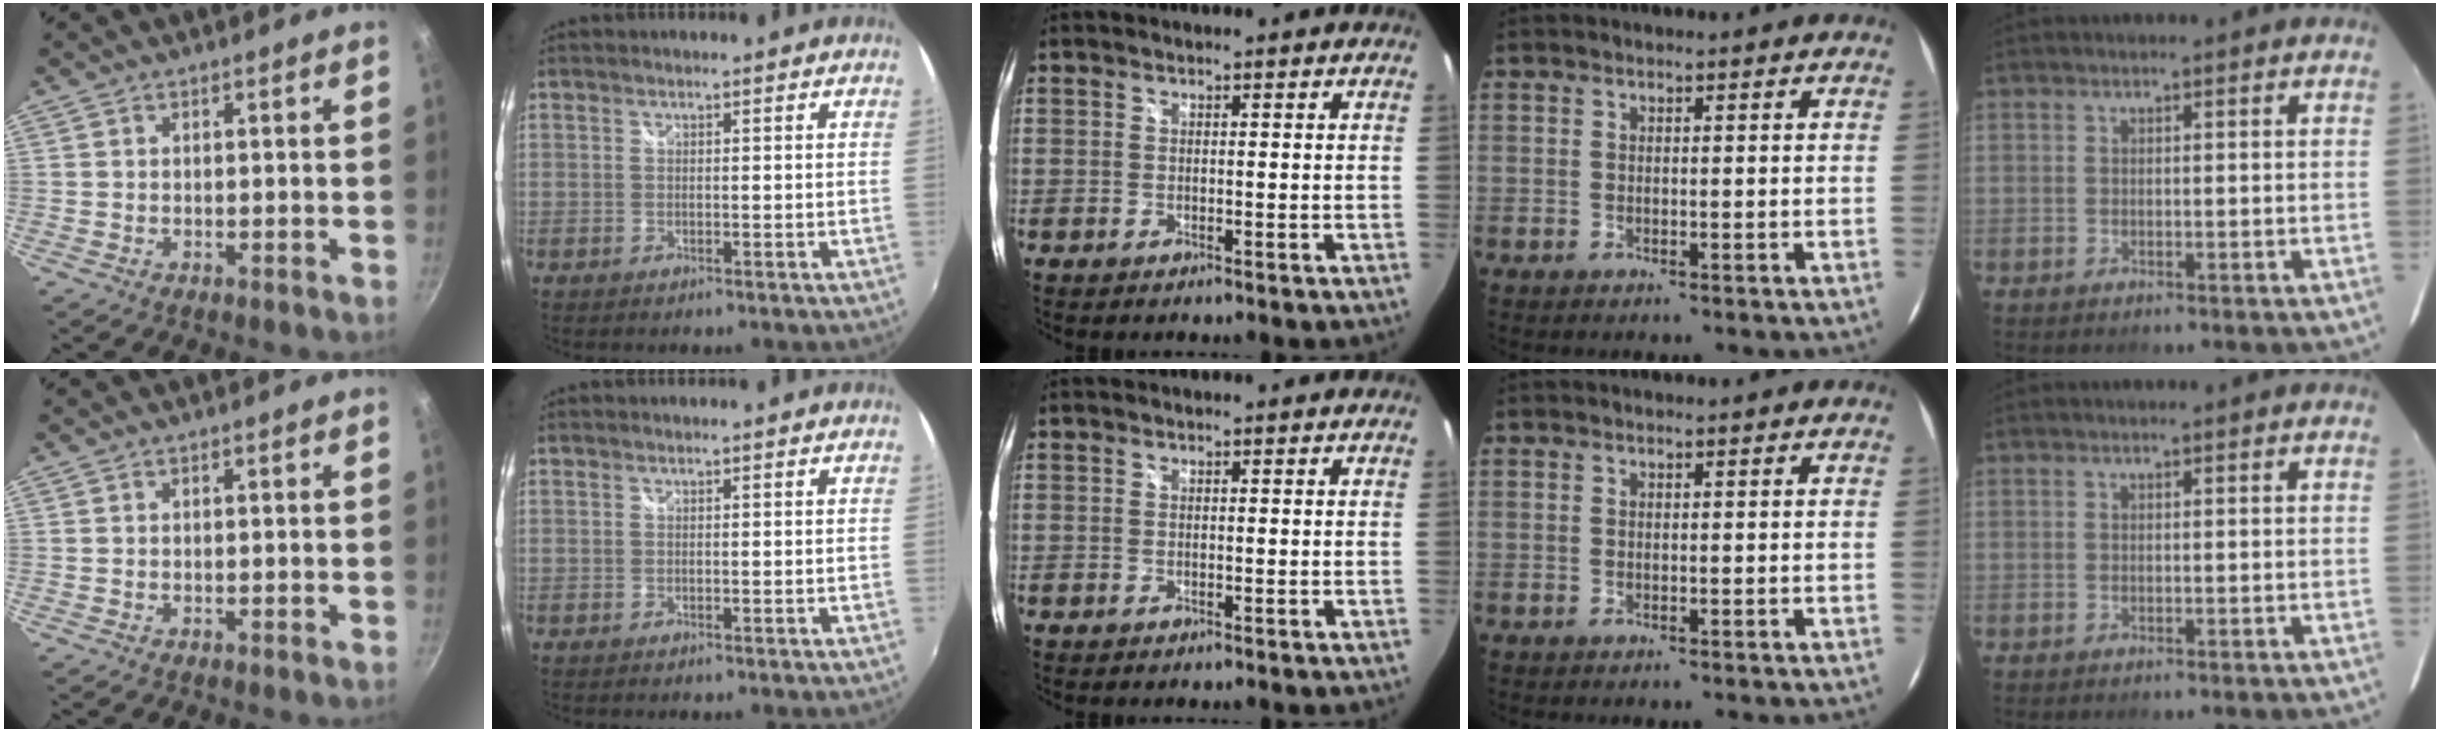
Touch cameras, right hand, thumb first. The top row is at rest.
{}